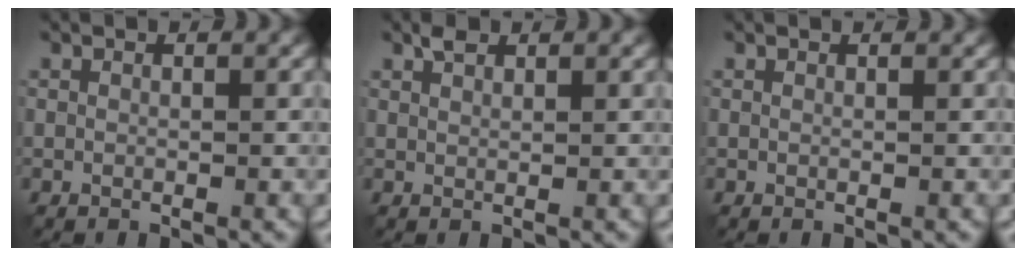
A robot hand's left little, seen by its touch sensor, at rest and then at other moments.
{"total": 1.5, "force": [1.1, 0.5, 0.9], "torque": [-0.019, 0.003, 0.021]}
{"total": 0.6, "force": [0.6, 0.0, 0.2], "torque": [-0.002, 0.001, 0.007]}